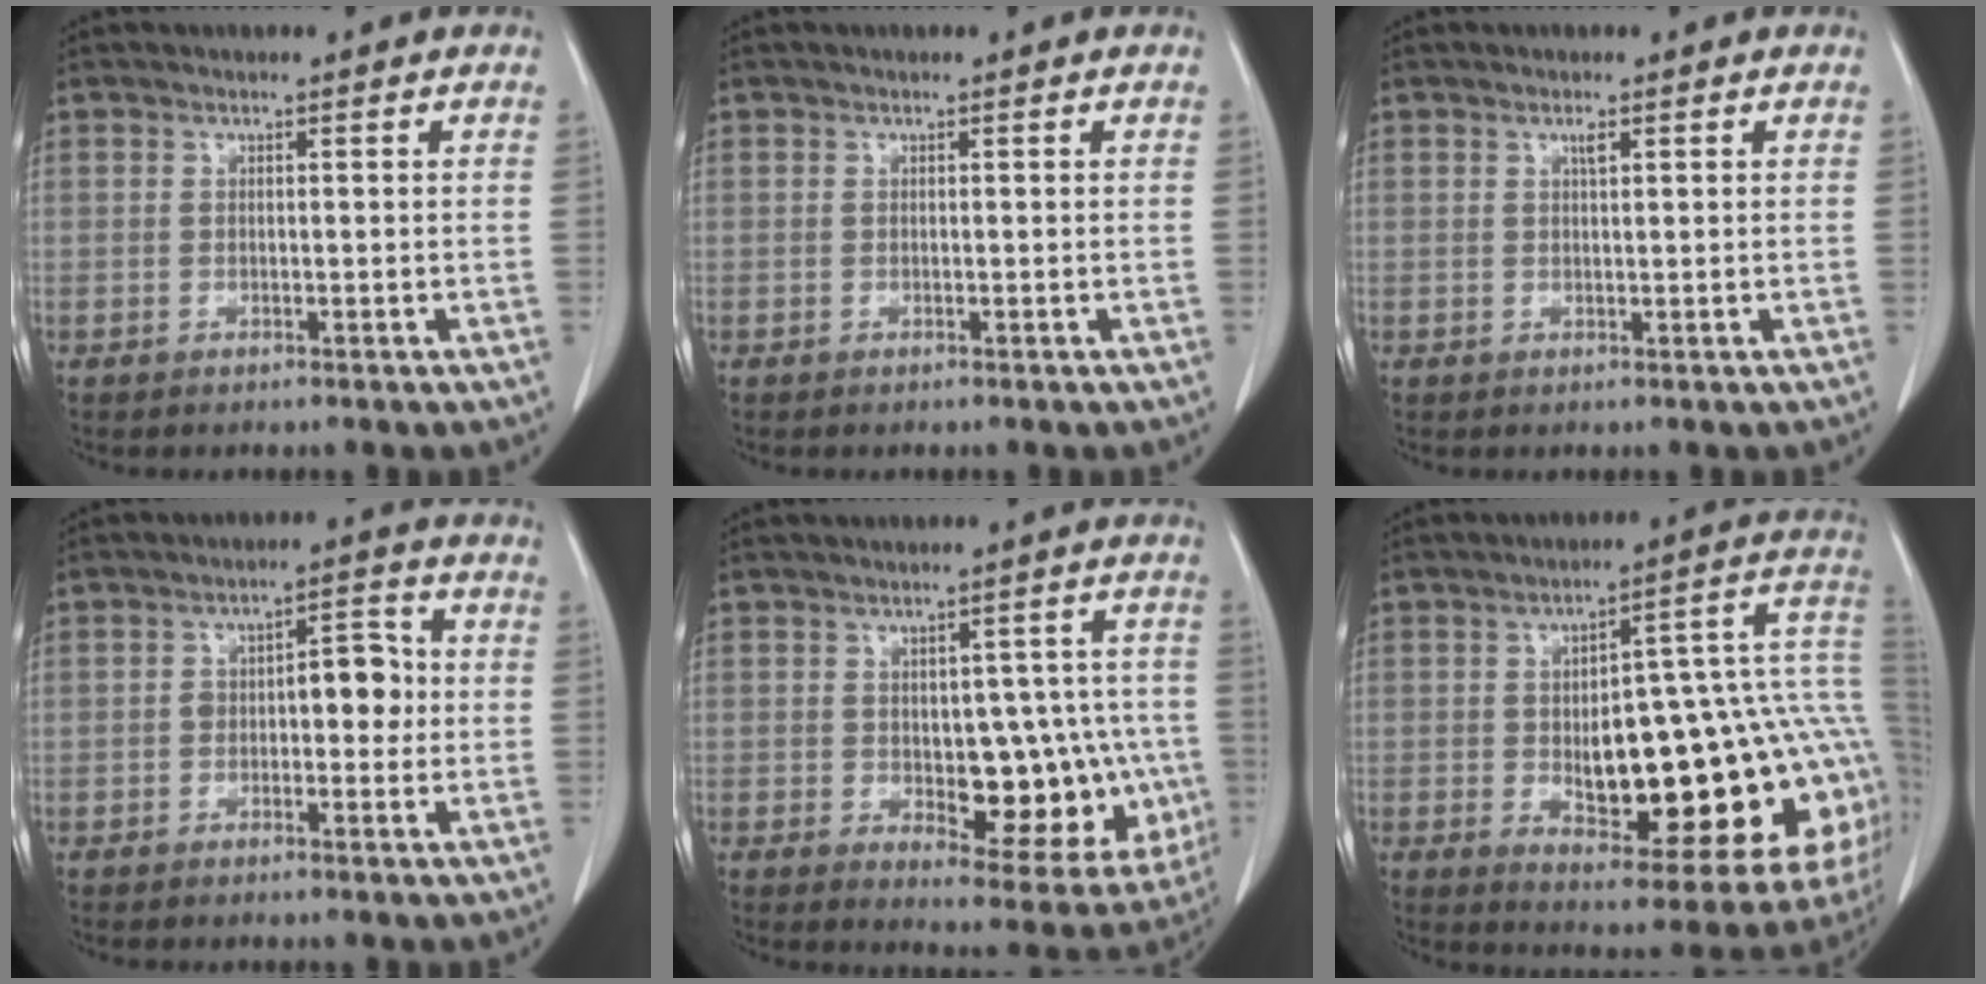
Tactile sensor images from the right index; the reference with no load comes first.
{"total": 0.0}
{"total": 1.2, "force": [0.7, 0.2, 0.9], "torque": [-0.016, -0.001, 0.013]}
{"total": 6.0, "force": [-0.2, 2.9, 5.3], "torque": [-0.074, 0.027, -0.004]}
{"total": 14.0, "force": [-1.9, 6.7, 12.2], "torque": [-0.129, 0.019, -0.004]}
{"total": 27.2, "force": [-2.0, 7.9, 25.9], "torque": [-0.279, 0.035, -0.009]}